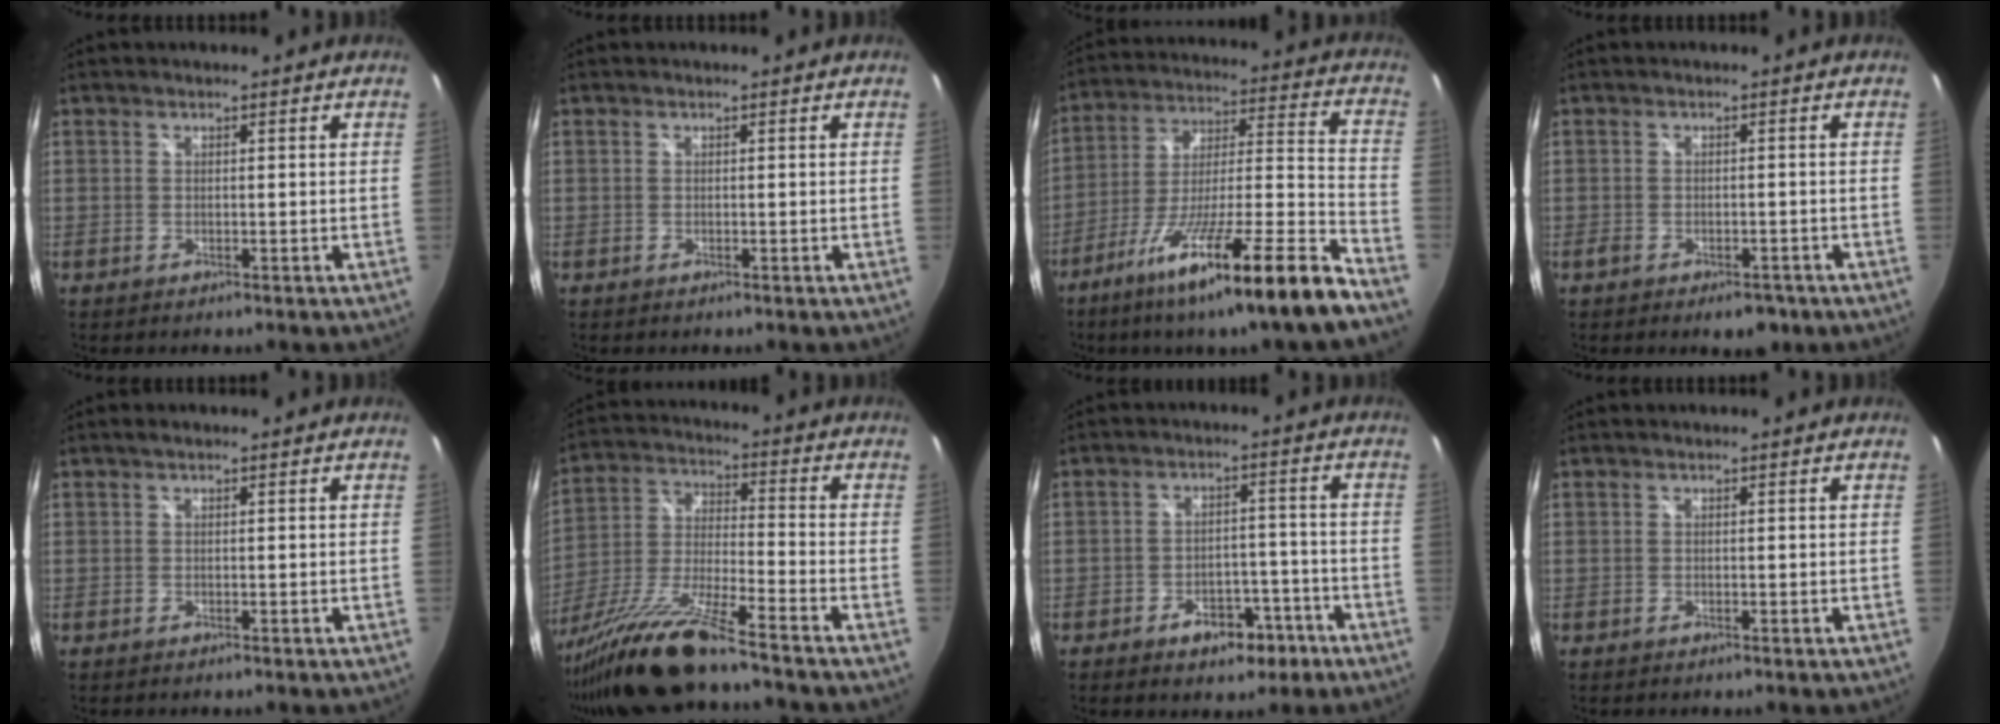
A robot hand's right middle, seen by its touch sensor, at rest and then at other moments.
{"total": 0.0}
{"total": 21.9, "force": [-15.6, -1.3, 15.3], "torque": [-0.240, -0.041, -0.253]}
{"total": 5.2, "force": [-3.5, 2.6, 2.9], "torque": [-0.050, -0.004, -0.046]}
{"total": 0.5, "force": [0.2, 0.2, 0.4], "torque": [-0.009, 0.002, 0.001]}
{"total": 16.8, "force": [-13.9, -0.7, 9.3], "torque": [-0.193, -0.036, -0.260]}
{"total": 7.6, "force": [-4.8, 4.4, 4.0], "torque": [-0.071, 0.014, -0.053]}
{"total": 0.0}